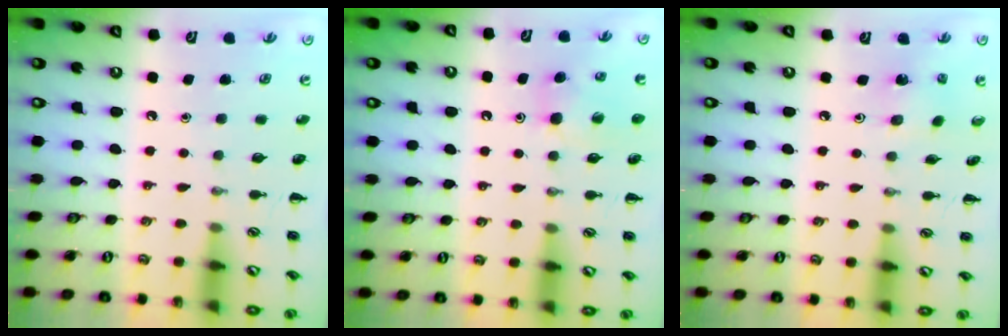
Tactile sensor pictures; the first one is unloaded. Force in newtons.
{"total": 6.2, "press": 6.1, "slide": 1.5}
{"total": 1.5, "press": 1.3, "slide": 0.6}